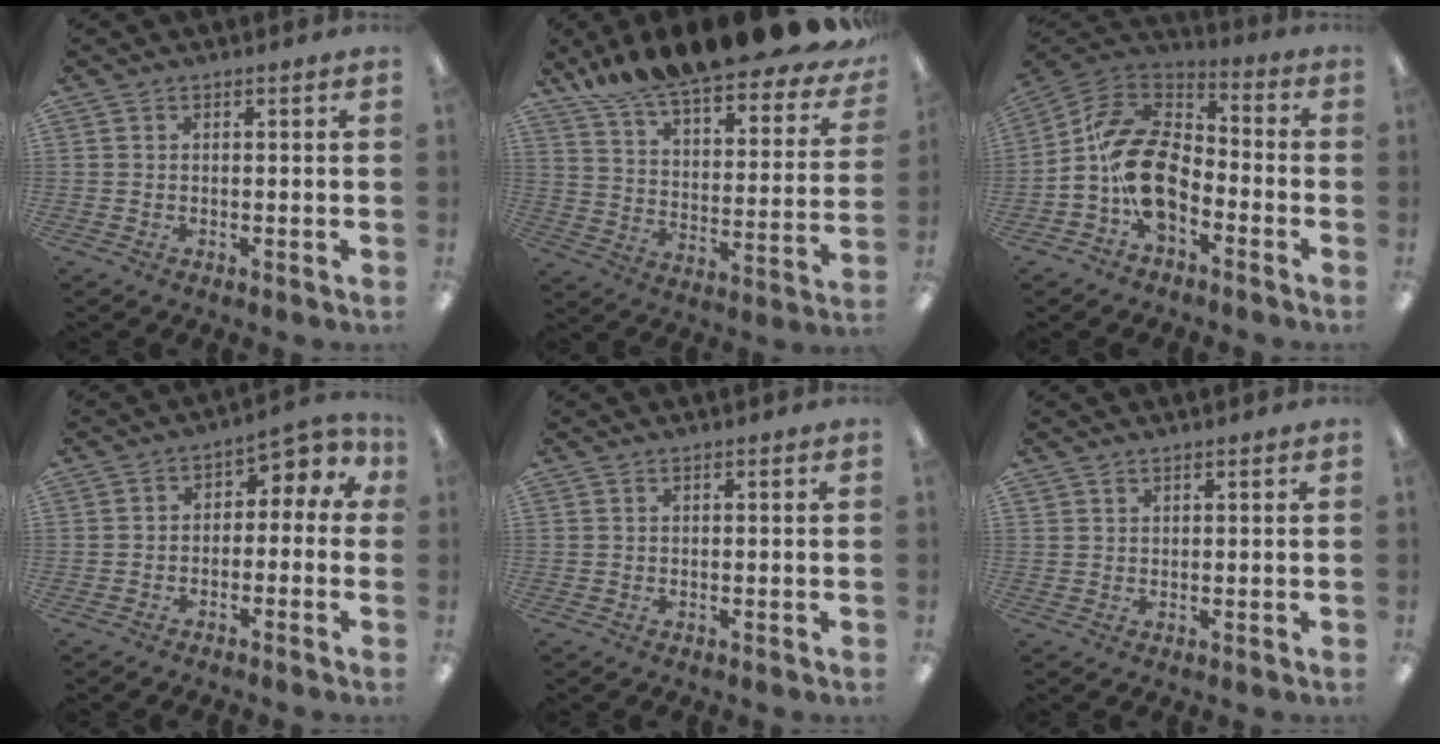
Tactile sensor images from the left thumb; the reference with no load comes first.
{"total": 15.9, "force": [14.2, 3.0, 6.5], "torque": [-0.122, -0.113, 0.242]}
{"total": 16.5, "force": [-4.8, 10.2, 12.0], "torque": [-0.246, 0.036, -0.086]}
{"total": 4.2, "force": [-1.9, 2.9, 2.4], "torque": [-0.022, 0.012, -0.042]}
{"total": 0.0}
{"total": 1.0, "force": [0.9, 0.4, 0.1], "torque": [-0.002, 0.000, 0.017]}